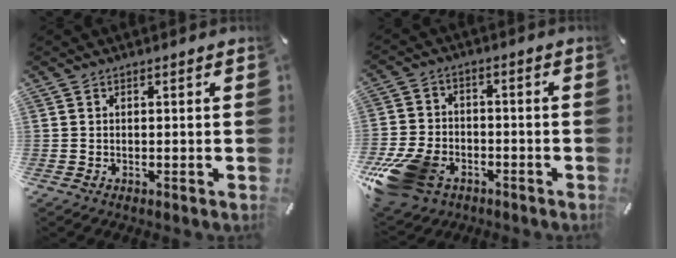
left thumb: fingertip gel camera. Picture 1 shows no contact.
{"total": 15.1, "force": [-7.4, 10.3, 8.1], "torque": [-0.151, 0.045, -0.126]}